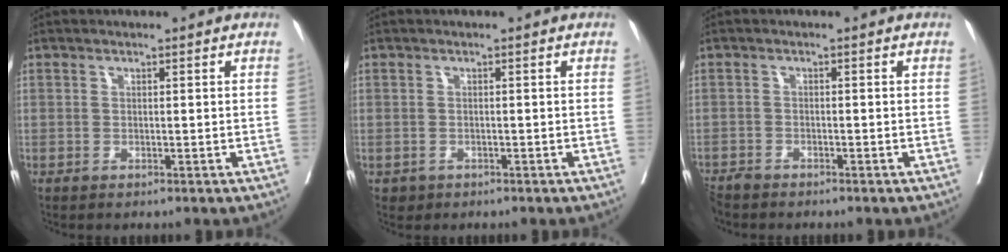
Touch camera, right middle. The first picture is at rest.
{"total": 1.1, "force": [-0.4, 1.0, 0.1], "torque": [-0.004, 0.003, 0.000]}
{"total": 3.2, "force": [-3.0, 0.6, 0.7], "torque": [-0.011, -0.010, -0.056]}